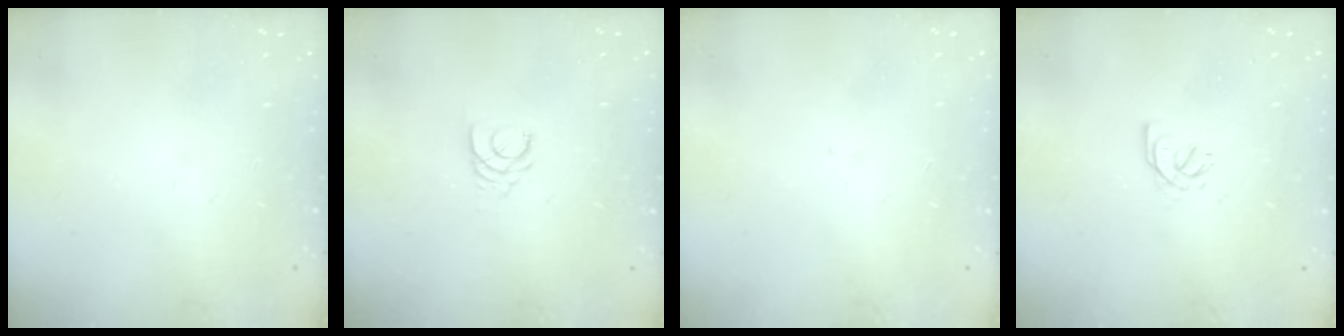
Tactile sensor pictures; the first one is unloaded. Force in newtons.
{"total": 3.1, "press": 3.1, "slide": 0.4}
{"total": 1.3, "press": 1.2, "slide": 0.5}
{"total": 1.7, "press": 1.6, "slide": 0.5}